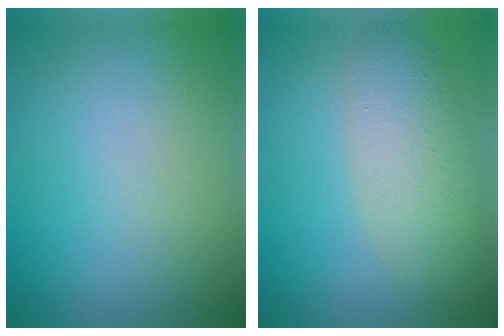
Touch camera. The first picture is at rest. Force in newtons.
{"total": 4.6, "press": 4.6, "slide": 0.3}